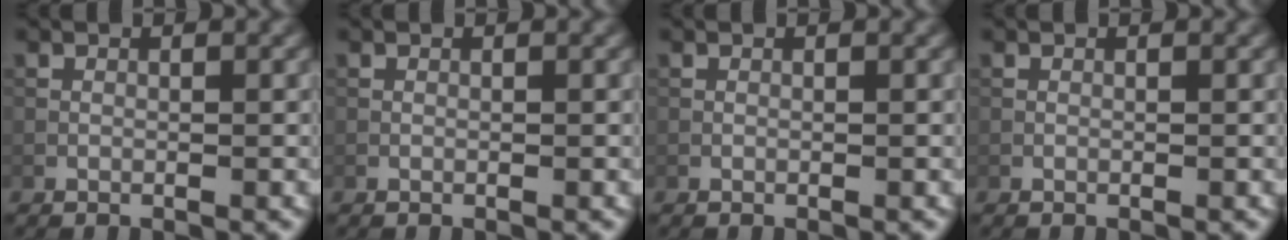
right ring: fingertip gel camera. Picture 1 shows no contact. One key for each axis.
{"total": 0.0}
{"total": 0.0}
{"total": 0.0}